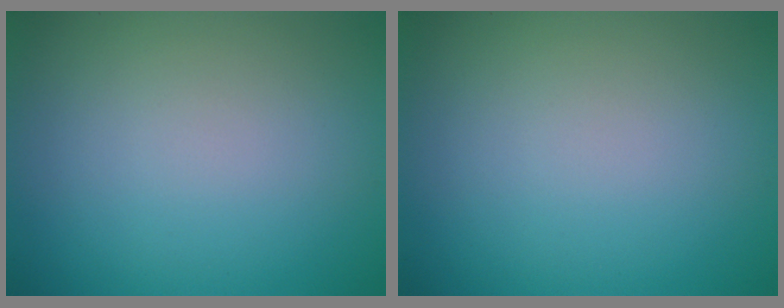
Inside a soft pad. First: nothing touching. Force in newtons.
{"total": 0.0}